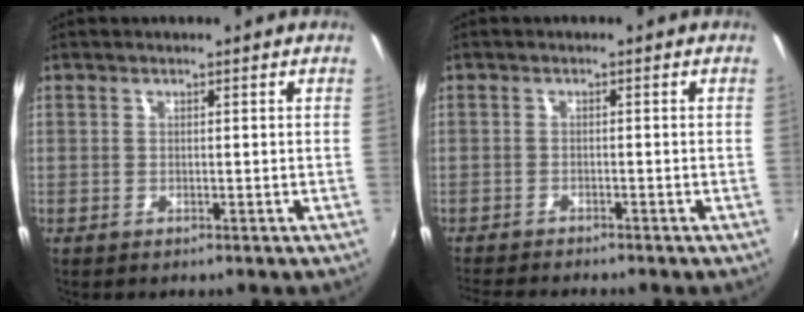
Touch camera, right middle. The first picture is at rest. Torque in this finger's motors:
{"motor_torque": [1.02, -1.12, 0.10, 0.06]}